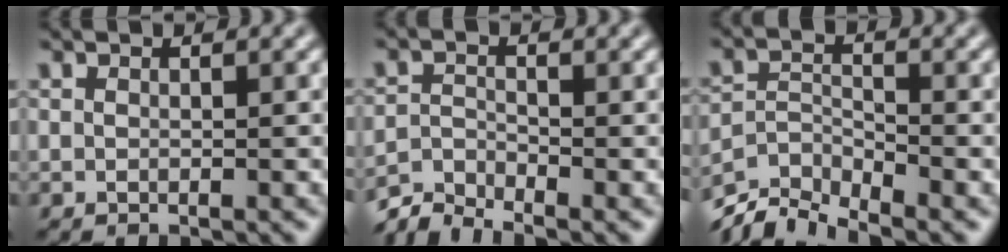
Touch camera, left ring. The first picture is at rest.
{"total": 2.9, "force": [-2.8, 0.5, 0.7], "torque": [-0.016, -0.002, -0.067]}
{"total": 5.4, "force": [-4.9, 1.5, 1.8], "torque": [-0.031, -0.010, -0.097]}